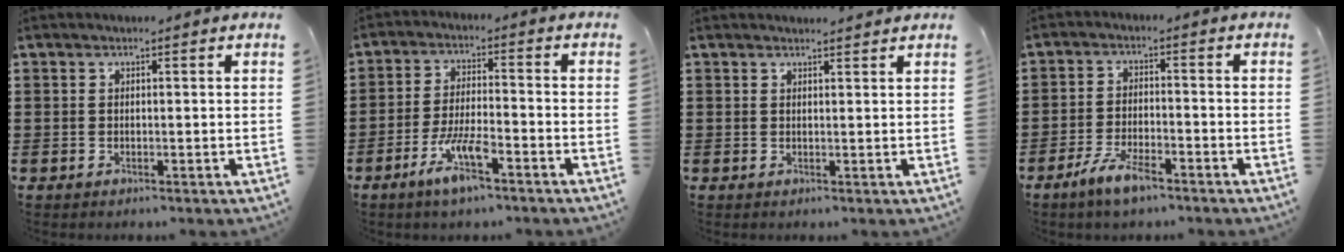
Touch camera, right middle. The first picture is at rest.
{"total": 7.2, "force": [-4.2, 1.6, 5.6], "torque": [-0.116, -0.005, -0.078]}
{"total": 1.2, "force": [1.2, 0.0, 0.2], "torque": [0.001, -0.004, 0.020]}
{"total": 5.4, "force": [-3.9, 1.5, 3.4], "torque": [-0.073, -0.001, -0.075]}